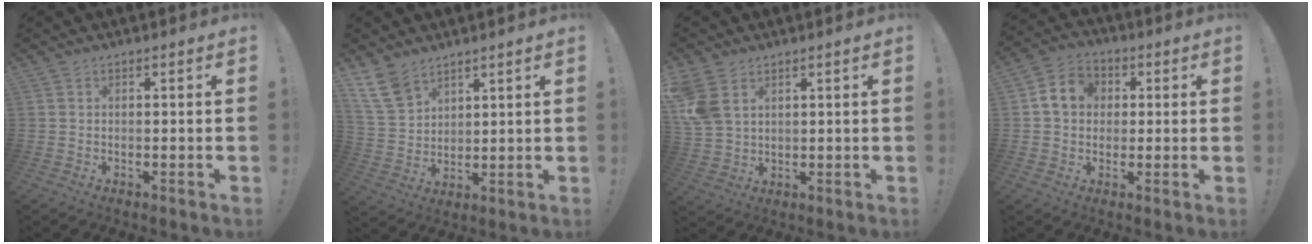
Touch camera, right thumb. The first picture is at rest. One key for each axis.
{"total": 11.4, "fx": 8.0, "fy": 6.9, "fz": 4.3, "tx": -0.081, "ty": -0.040, "tz": 0.160}
{"total": 8.0, "fx": 3.7, "fy": 5.4, "fz": 4.5, "tx": -0.090, "ty": -0.010, "tz": 0.076}
{"total": 9.0, "fx": 1.5, "fy": 7.7, "fz": 4.4, "tx": -0.063, "ty": 0.013, "tz": 0.033}